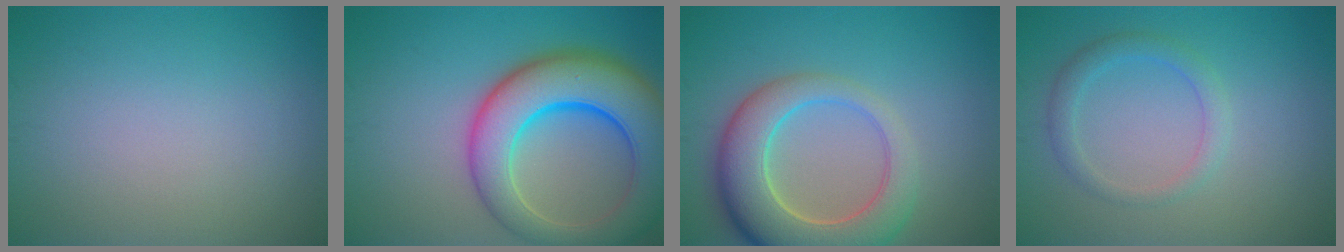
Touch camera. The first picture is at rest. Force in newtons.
{"total": 10.8, "press": 10.8, "slide": 0.6}
{"total": 8.3, "press": 8.2, "slide": 1.0}
{"total": 2.3, "press": 2.3, "slide": 0.2}